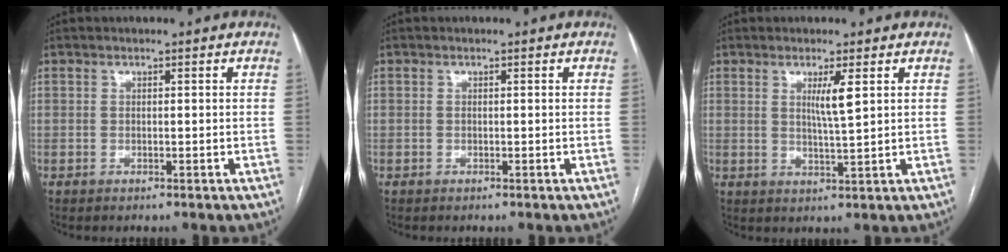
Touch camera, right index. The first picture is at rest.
{"total": 0.0}
{"total": 3.7, "force": [1.4, -0.3, 3.4], "torque": [-0.065, -0.008, 0.025]}